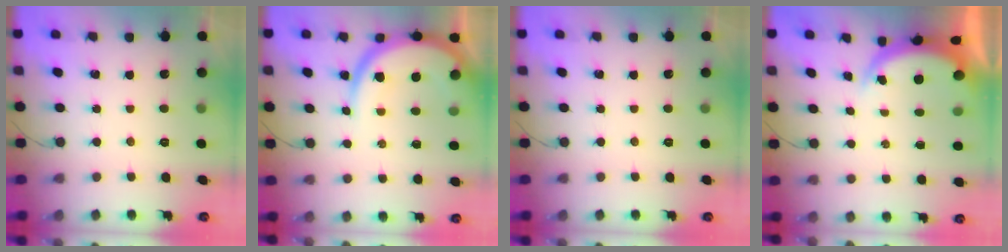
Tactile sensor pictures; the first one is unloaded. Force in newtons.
{"total": 14.0, "press": 13.9, "slide": 1.5}
{"total": 0.0}
{"total": 4.8, "press": 4.7, "slide": 1.3}